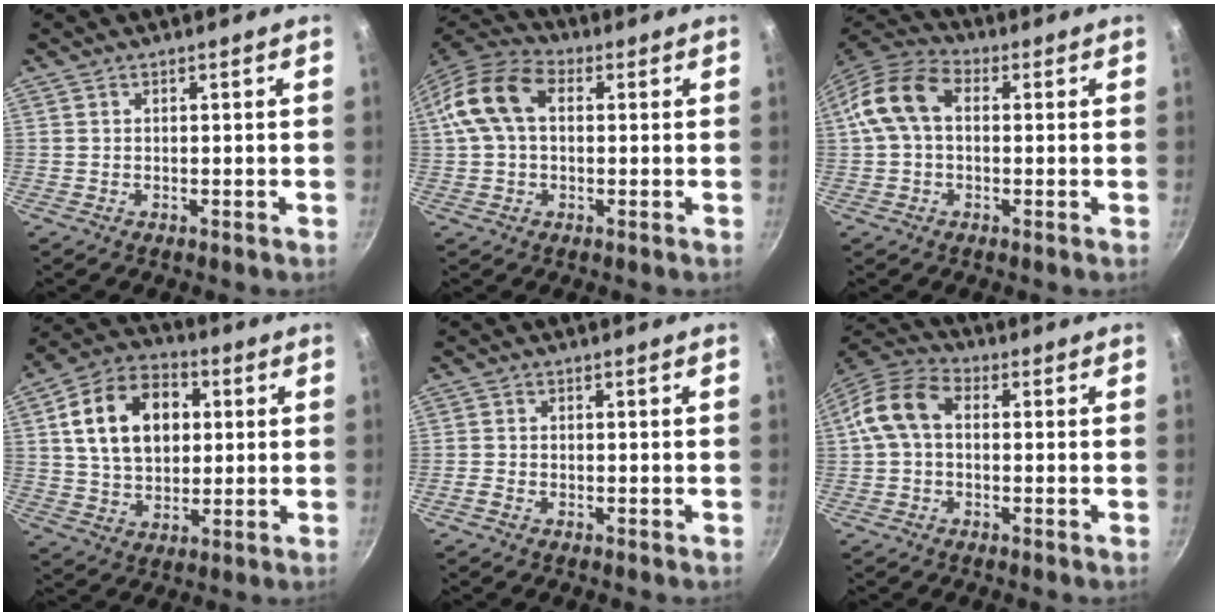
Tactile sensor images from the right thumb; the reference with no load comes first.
{"total": 11.8, "force": [2.1, 7.6, 8.8], "torque": [-0.158, 0.029, 0.021]}
{"total": 10.5, "force": [1.3, 7.1, 7.7], "torque": [-0.135, 0.030, 0.005]}
{"total": 16.7, "force": [3.4, 11.7, 11.4], "torque": [-0.166, 0.013, 0.049]}
{"total": 1.4, "force": [-0.9, 0.8, 0.6], "torque": [-0.020, 0.004, -0.023]}
{"total": 9.1, "force": [0.5, 6.2, 6.6], "torque": [-0.123, 0.031, -0.008]}